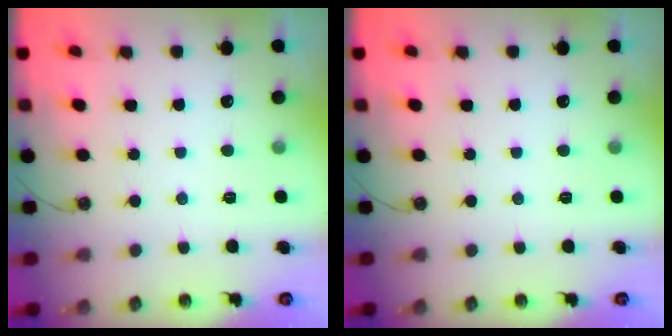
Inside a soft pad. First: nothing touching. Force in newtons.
{"total": 0.0}